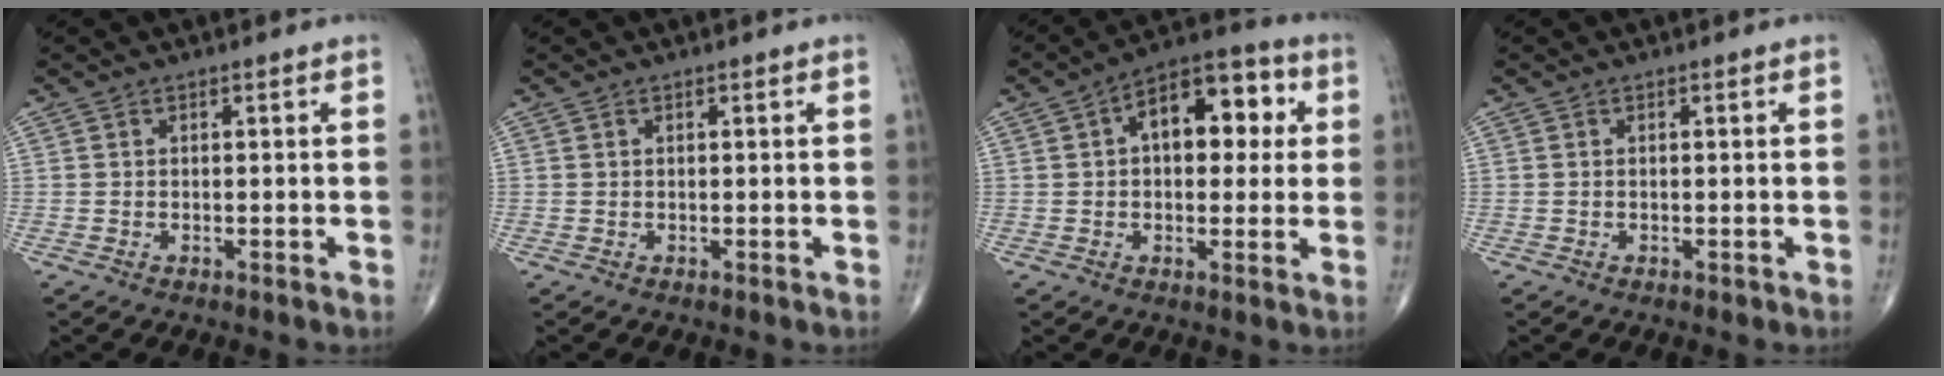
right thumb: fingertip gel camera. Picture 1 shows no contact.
{"total": 0.0}
{"total": 13.9, "force": [2.9, 8.0, 11.0], "torque": [-0.120, 0.026, 0.034]}
{"total": 0.0}